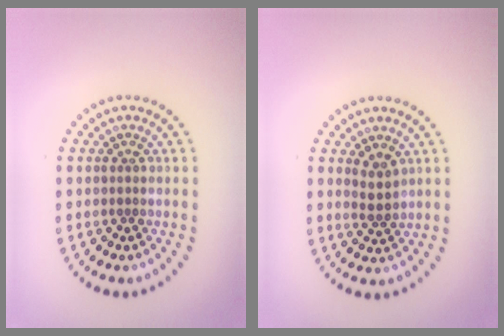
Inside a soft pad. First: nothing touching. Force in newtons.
{"total": 1.8, "press": 1.5, "slide": 1.0}